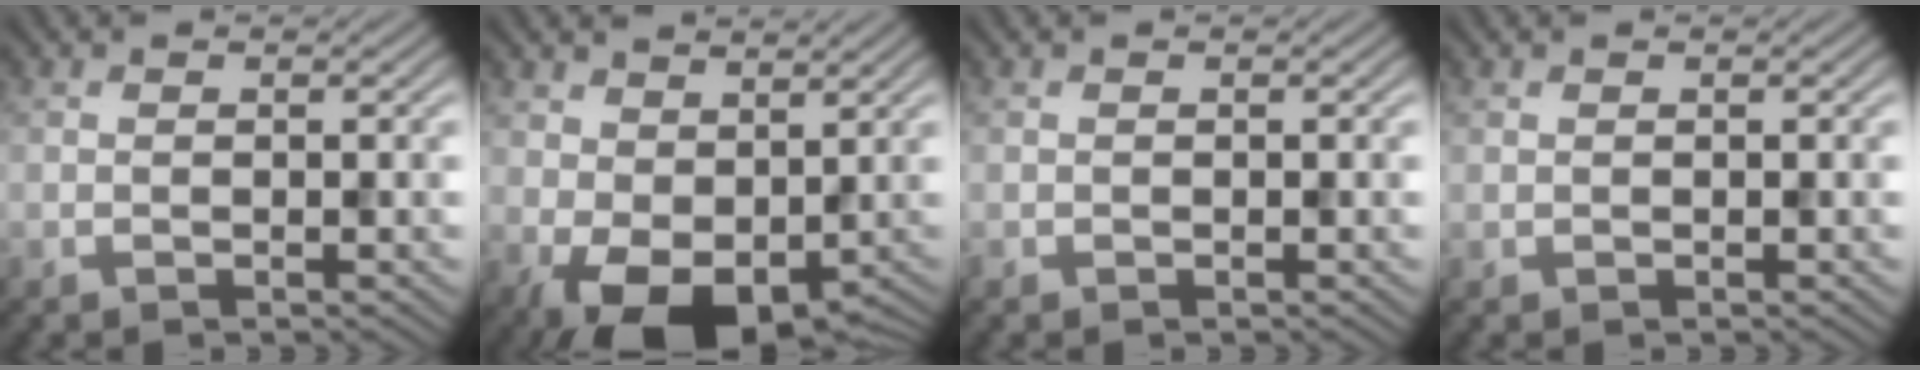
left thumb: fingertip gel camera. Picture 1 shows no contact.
{"total": 8.7, "force": [0.2, 5.5, 6.8], "torque": [-0.126, -0.019, 0.014]}
{"total": 0.0}
{"total": 0.0}